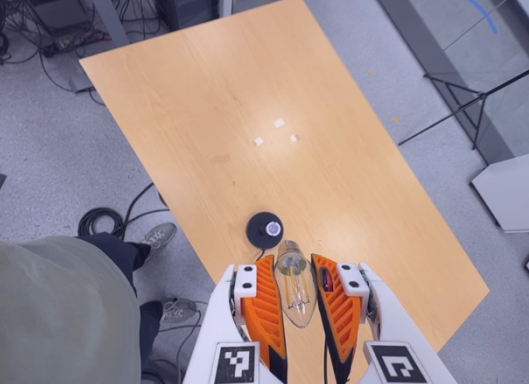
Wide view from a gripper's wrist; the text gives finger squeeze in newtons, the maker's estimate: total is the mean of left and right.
{"total": 20.4, "left": 22.8, "right": 18.0}